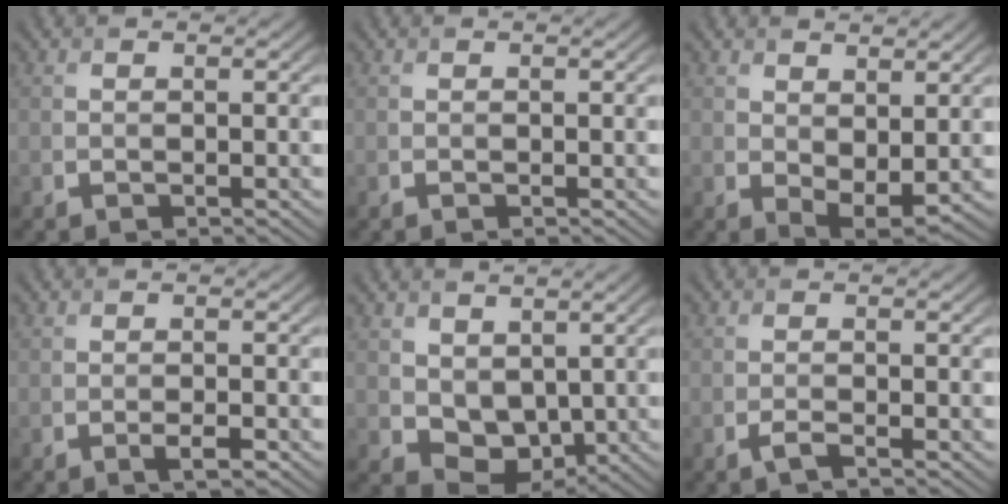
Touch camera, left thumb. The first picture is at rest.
{"total": 0.0}
{"total": 3.5, "force": [1.3, 1.8, 2.7], "torque": [-0.051, -0.013, 0.030]}
{"total": 1.4, "force": [-0.7, 0.1, 1.1], "torque": [-0.019, 0.000, -0.014]}
{"total": 5.6, "force": [1.9, 4.0, 3.5], "torque": [-0.081, -0.013, 0.039]}
{"total": 1.3, "force": [-0.8, 0.2, 1.0], "torque": [-0.022, 0.000, -0.017]}